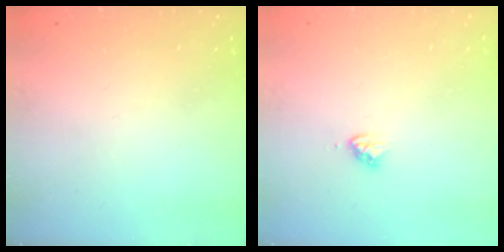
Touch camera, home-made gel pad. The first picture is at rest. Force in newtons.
{"total": 3.3, "press": 3.3, "slide": 0.2}